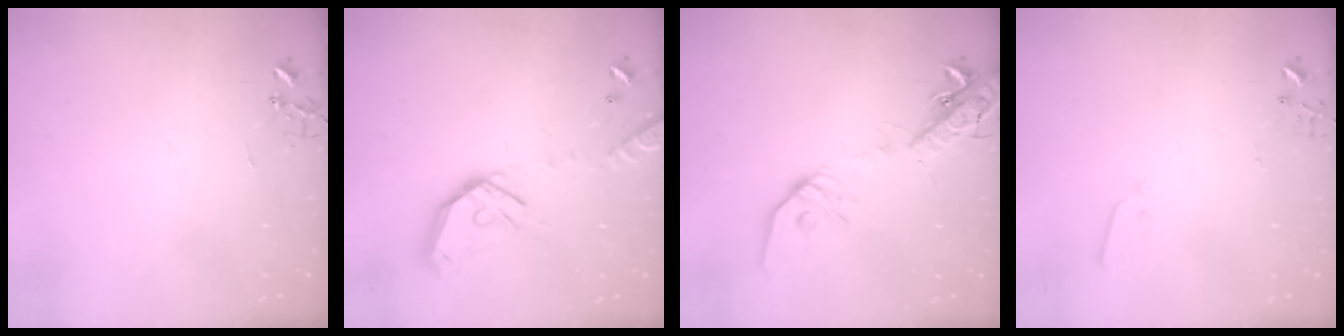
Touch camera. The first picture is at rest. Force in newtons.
{"total": 16.2, "press": 16.0, "slide": 2.7}
{"total": 15.6, "press": 15.3, "slide": 3.2}
{"total": 2.1, "press": 2.0, "slide": 0.4}